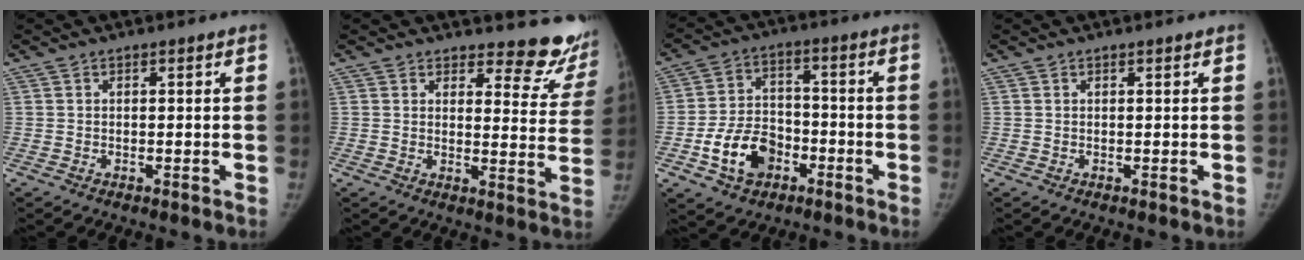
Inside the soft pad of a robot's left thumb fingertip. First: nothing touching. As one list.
[{"total": 11.6, "force": [10.8, 3.6, 2.2], "torque": [0.015, -0.108, 0.104]}, {"total": 11.1, "force": [-4.6, 8.0, 6.3], "torque": [-0.087, 0.028, -0.080]}, {"total": 0.0}]